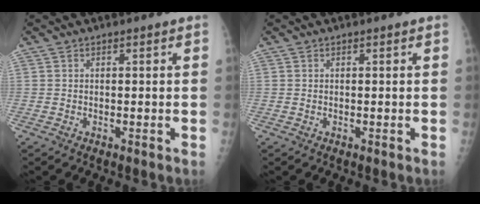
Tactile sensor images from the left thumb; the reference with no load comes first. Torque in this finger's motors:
{"motor_torque": [-0.23, 0.03, -0.15, -0.05, 0.00]}